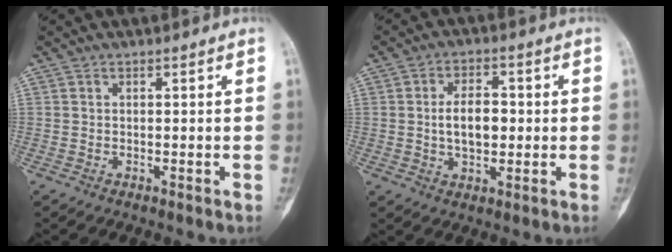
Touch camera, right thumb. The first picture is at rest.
{"total": 7.3, "force": [0.0, 4.4, 5.8], "torque": [-0.082, 0.010, -0.001]}